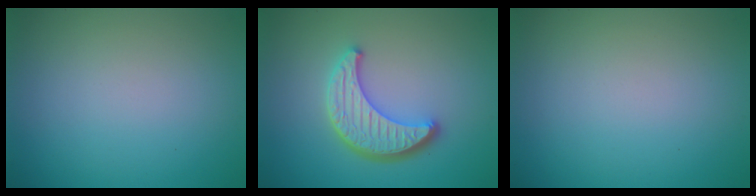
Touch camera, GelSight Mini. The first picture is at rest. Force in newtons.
{"total": 4.5, "press": 3.7, "slide": 2.6}
{"total": 0.0}